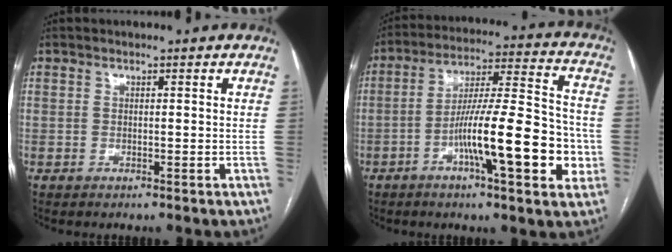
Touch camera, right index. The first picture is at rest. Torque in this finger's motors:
{"motor_torque": [0.69, -0.38, 0.50, 0.21]}